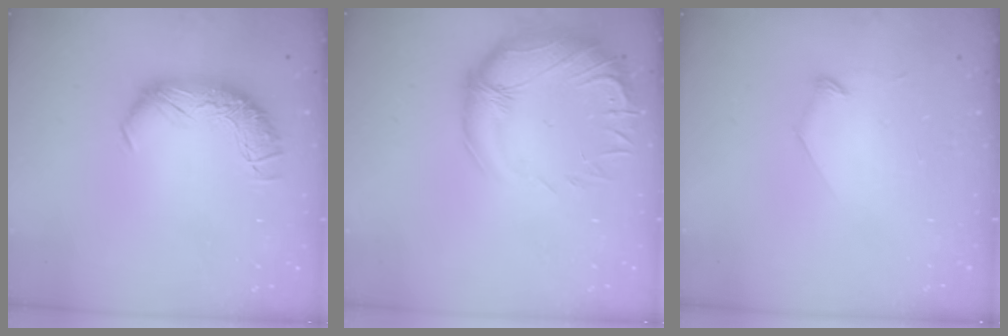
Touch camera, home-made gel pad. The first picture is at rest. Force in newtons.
{"total": 3.0, "press": 1.1, "slide": 2.8}
{"total": 8.0, "press": 8.0, "slide": 0.6}